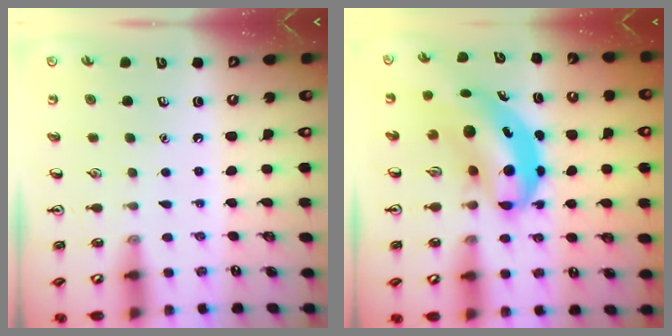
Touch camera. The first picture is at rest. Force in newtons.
{"total": 7.7, "press": 7.5, "slide": 1.9}